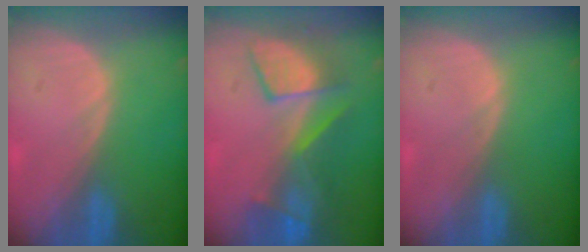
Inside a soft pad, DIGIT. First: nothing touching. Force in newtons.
{"total": 8.3, "press": 8.3, "slide": 0.5}
{"total": 0.0}